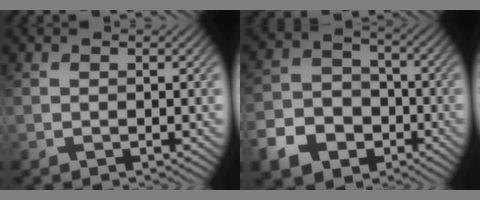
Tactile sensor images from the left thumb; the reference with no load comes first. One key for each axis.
{"total": 9.1, "fx": -4.7, "fy": 6.7, "fz": 3.9, "tx": -0.101, "ty": -0.021, "tz": -0.096}